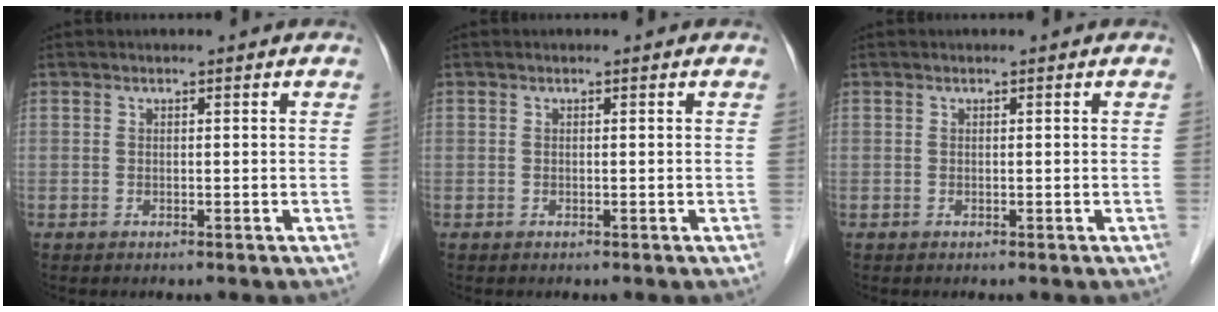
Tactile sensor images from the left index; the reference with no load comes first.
{"total": 0.0}
{"total": 0.0}